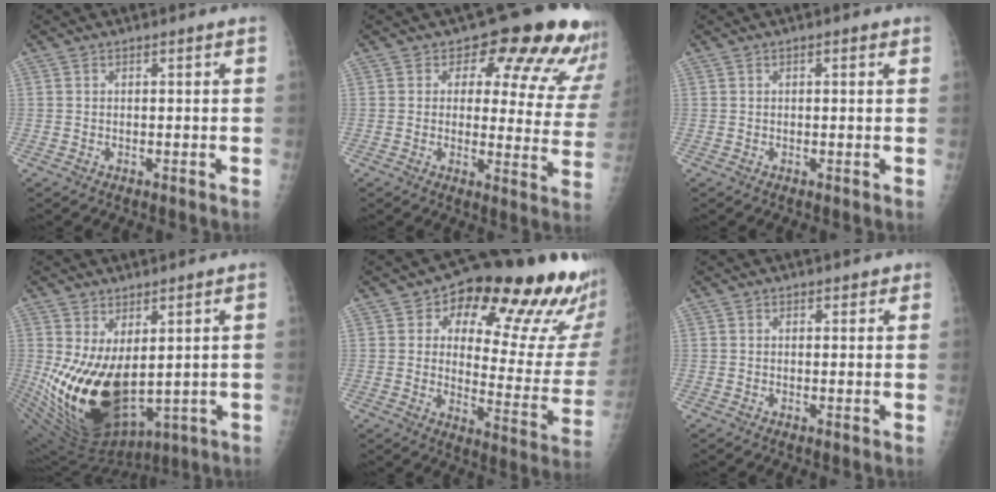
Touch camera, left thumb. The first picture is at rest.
{"total": 16.3, "force": [10.5, 7.8, 9.7], "torque": [-0.054, -0.056, 0.102]}
{"total": 1.4, "force": [0.5, 0.6, 1.1], "torque": [-0.013, 0.002, 0.005]}
{"total": 16.9, "force": [0.8, 9.3, 14.1], "torque": [-0.247, -0.038, 0.052]}
{"total": 24.0, "force": [13.6, 9.6, 17.2], "torque": [-0.178, -0.058, 0.179]}
{"total": 1.4, "force": [1.0, 0.8, 0.4], "torque": [0.009, -0.004, 0.007]}